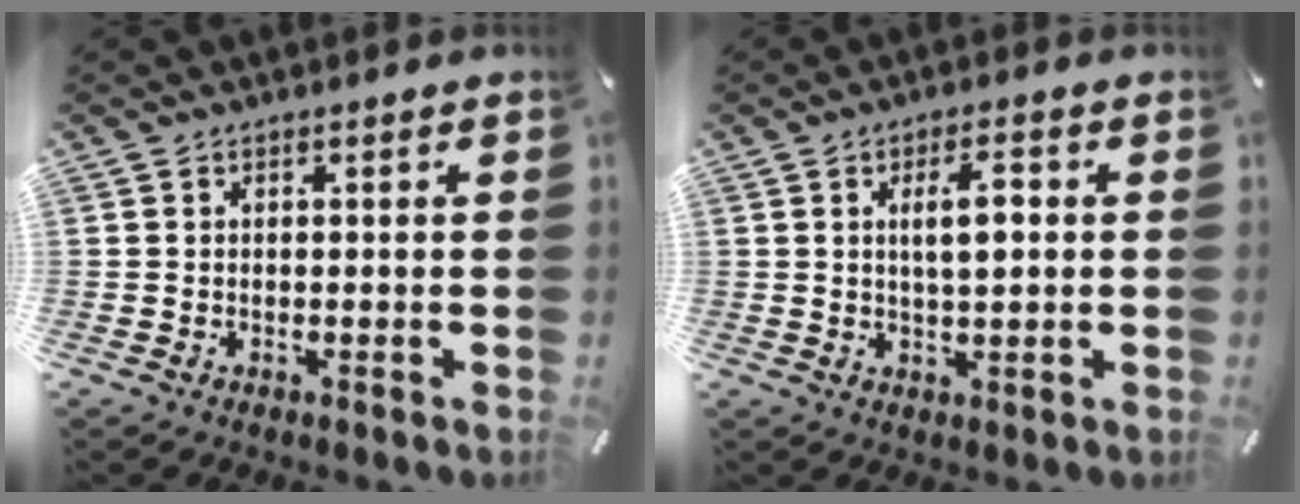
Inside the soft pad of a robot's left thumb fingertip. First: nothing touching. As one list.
[{"total": 7.0, "force": [1.1, 2.6, 6.4], "torque": [-0.109, 0.005, 0.013]}]